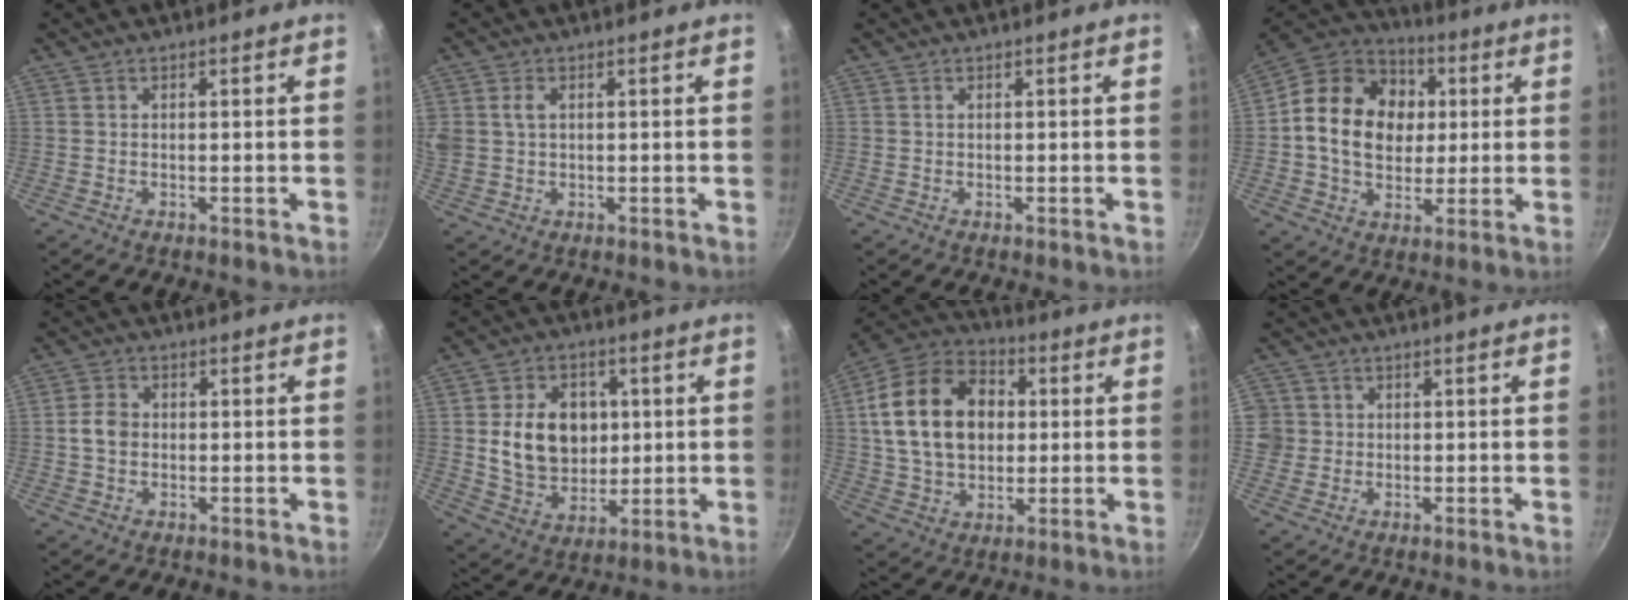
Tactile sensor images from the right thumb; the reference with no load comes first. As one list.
[{"total": 4.6, "force": [1.2, 3.3, 3.0], "torque": [-0.059, 0.004, 0.024]}, {"total": 0.0}, {"total": 19.0, "force": [2.3, 14.9, 11.6], "torque": [-0.172, 0.019, 0.031]}, {"total": 3.8, "force": [-0.2, 3.0, 2.3], "torque": [-0.032, 0.011, -0.009]}, {"total": 14.3, "force": [1.7, 10.9, 9.0], "torque": [-0.123, -0.002, 0.036]}, {"total": 19.7, "force": [2.8, 14.3, 13.3], "torque": [-0.209, 0.021, 0.043]}, {"total": 3.9, "force": [-0.1, 3.9, 0.8], "torque": [0.008, 0.011, -0.005]}]